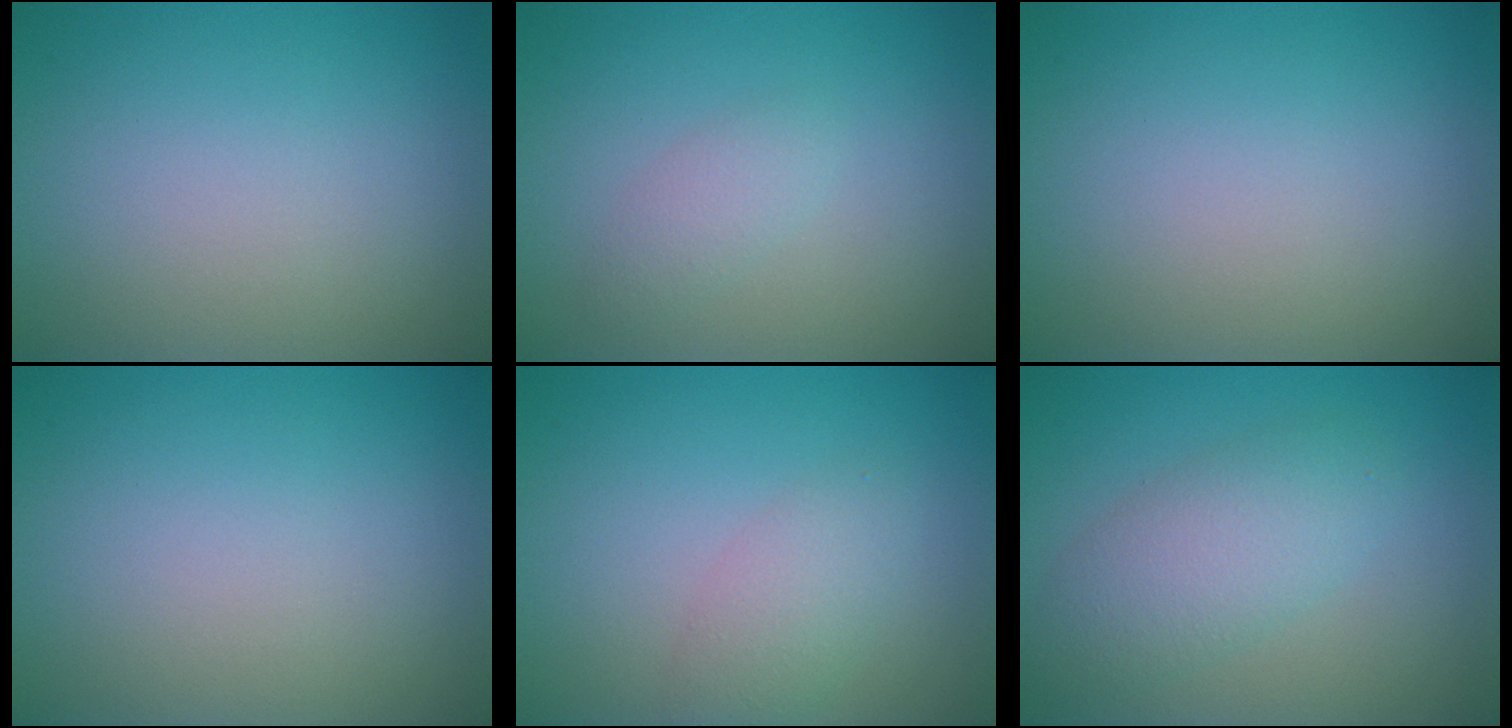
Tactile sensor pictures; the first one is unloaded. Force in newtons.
{"total": 1.3, "press": 1.3, "slide": 0.0}
{"total": 0.0}
{"total": 0.0}
{"total": 2.2, "press": 2.2, "slide": 0.1}
{"total": 4.1, "press": 4.1, "slide": 0.1}